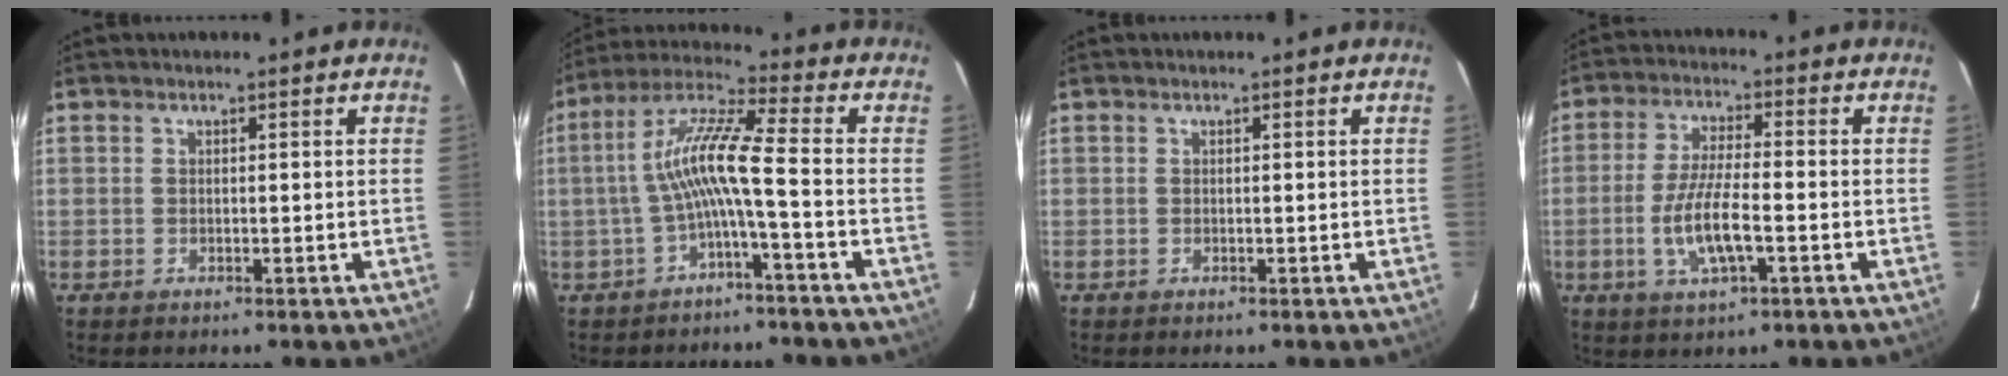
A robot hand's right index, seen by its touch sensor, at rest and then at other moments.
{"total": 9.3, "force": [-2.5, -0.2, 9.0], "torque": [-0.193, 0.018, -0.047]}
{"total": 0.0}
{"total": 8.9, "force": [-2.7, 2.2, 8.1], "torque": [-0.164, -0.007, -0.051]}